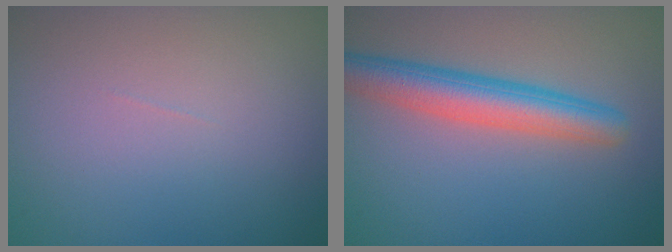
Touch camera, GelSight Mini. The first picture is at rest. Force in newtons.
{"total": 5.1, "press": 5.1, "slide": 0.1}